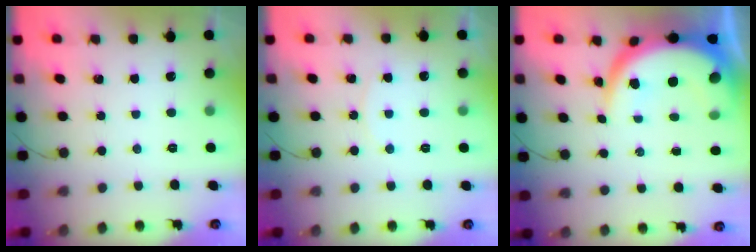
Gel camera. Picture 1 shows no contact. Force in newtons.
{"total": 3.0, "press": 3.0, "slide": 0.5}
{"total": 11.6, "press": 11.5, "slide": 1.0}